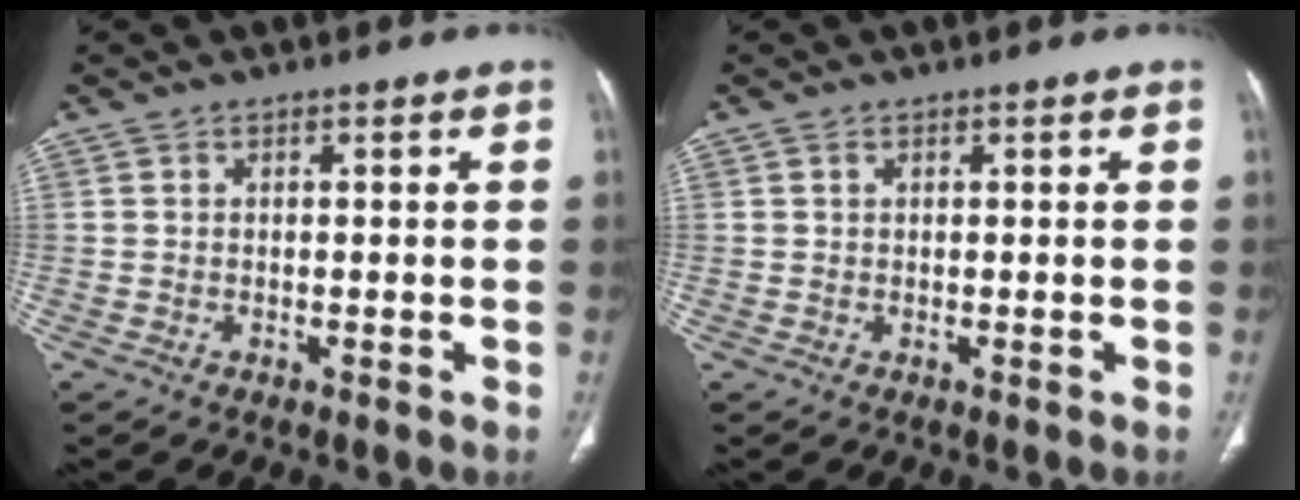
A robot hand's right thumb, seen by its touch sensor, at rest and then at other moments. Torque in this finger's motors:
{"motor_torque": [0.08, -0.33, -0.36, 0.10, 0.05]}